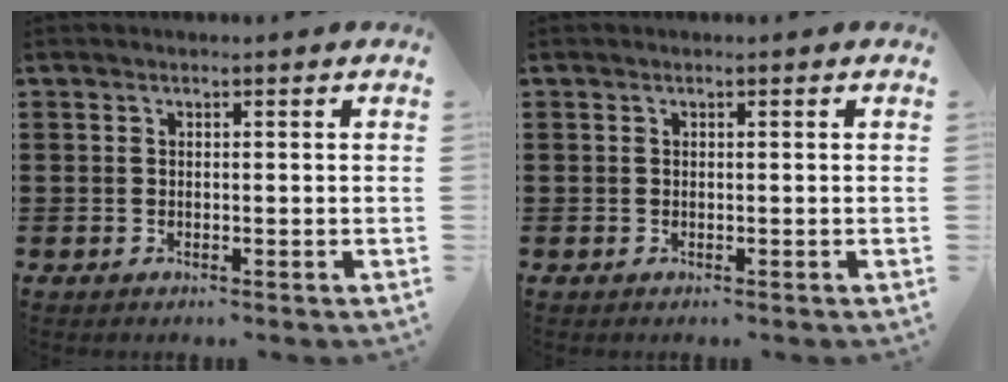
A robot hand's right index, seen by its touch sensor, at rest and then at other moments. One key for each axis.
{"total": 0.0}